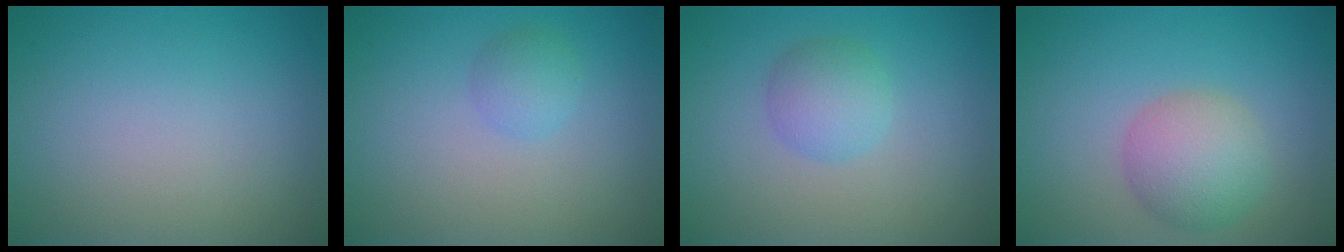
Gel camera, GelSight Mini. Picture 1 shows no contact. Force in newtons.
{"total": 1.6, "press": 1.6, "slide": 0.0}
{"total": 2.6, "press": 2.6, "slide": 0.1}
{"total": 4.4, "press": 4.4, "slide": 0.1}